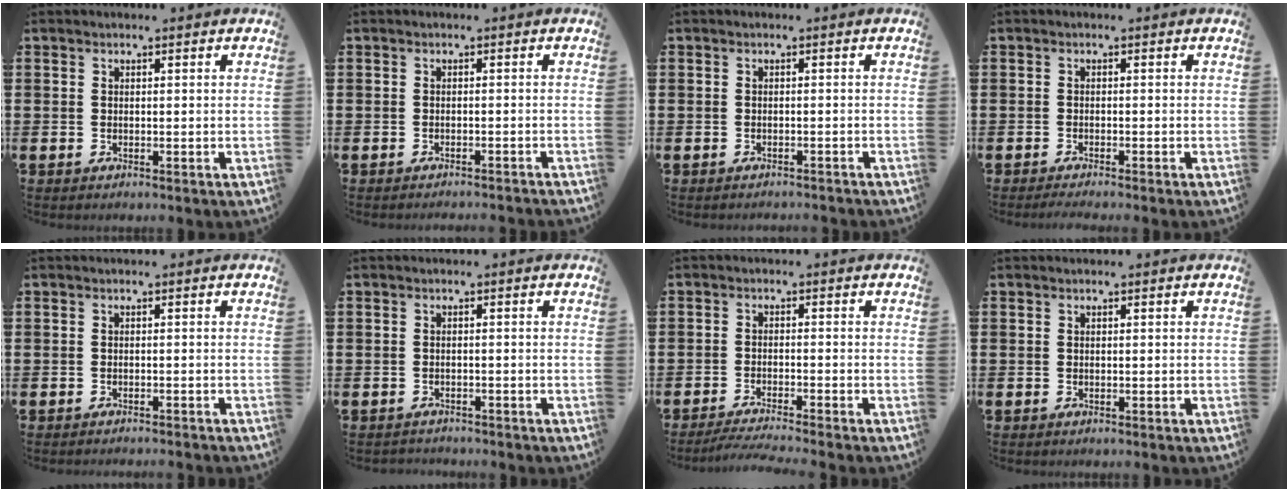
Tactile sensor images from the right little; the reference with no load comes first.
{"total": 0.8, "force": [-0.8, -0.2, 0.0], "torque": [0.001, 0.001, -0.017]}
{"total": 0.6, "force": [-0.6, 0.0, 0.0], "torque": [0.000, -0.001, -0.013]}
{"total": 0.9, "force": [-0.7, -0.1, 0.5], "torque": [-0.008, -0.003, -0.013]}
{"total": 0.6, "force": [-0.6, -0.1, 0.0], "torque": [0.001, -0.001, -0.013]}
{"total": 0.8, "force": [-0.8, 0.1, -0.1], "torque": [-0.002, 0.000, -0.016]}
{"total": 2.2, "force": [-1.9, -0.1, 1.1], "torque": [-0.017, 0.000, -0.036]}
{"total": 0.0}